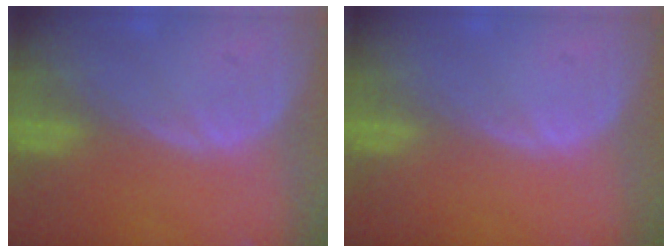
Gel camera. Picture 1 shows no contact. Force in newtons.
{"total": 0.0}